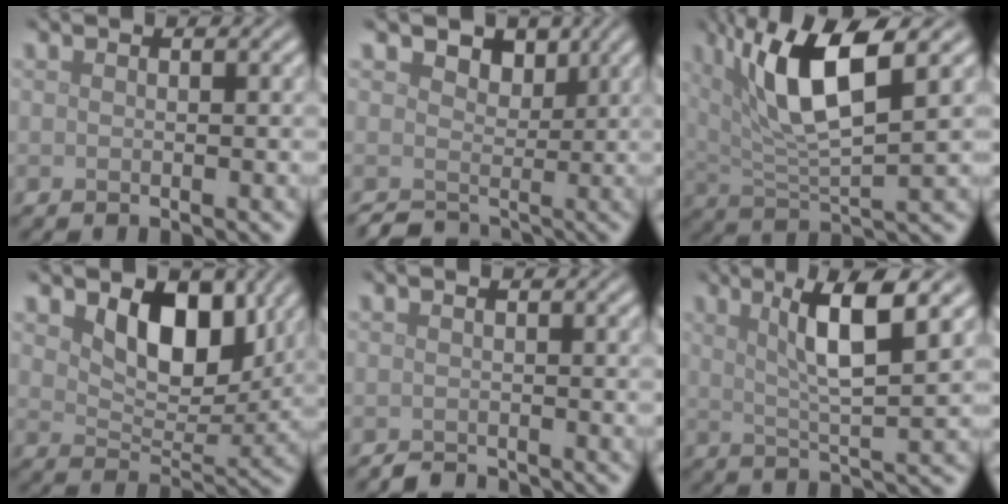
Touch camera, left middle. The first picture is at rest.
{"total": 3.4, "force": [1.2, 2.7, 1.6], "torque": [-0.030, -0.007, 0.010]}
{"total": 8.4, "force": [3.4, 2.2, 7.4], "torque": [-0.132, 0.000, 0.061]}
{"total": 6.0, "force": [2.9, 3.4, 4.0], "torque": [-0.069, -0.015, 0.042]}
{"total": 1.0, "force": [-1.0, 0.2, 0.2], "torque": [-0.003, -0.001, -0.022]}
{"total": 6.6, "force": [2.5, 1.2, 5.9], "torque": [-0.091, 0.005, 0.043]}